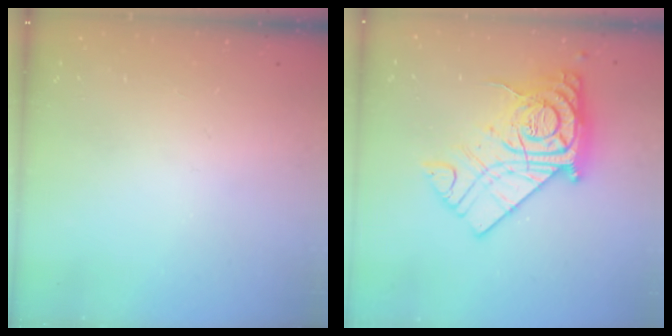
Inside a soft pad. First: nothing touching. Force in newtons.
{"total": 21.6, "press": 21.5, "slide": 2.2}